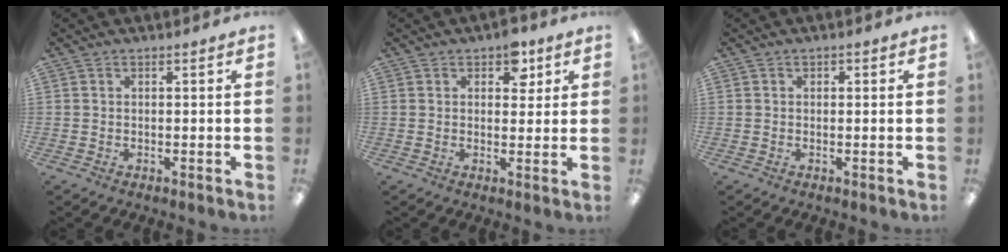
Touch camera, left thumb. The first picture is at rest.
{"total": 5.4, "force": [2.9, 3.3, 3.0], "torque": [-0.026, -0.004, 0.047]}
{"total": 0.6, "force": [-0.1, 0.5, 0.3], "torque": [-0.004, 0.003, -0.004]}